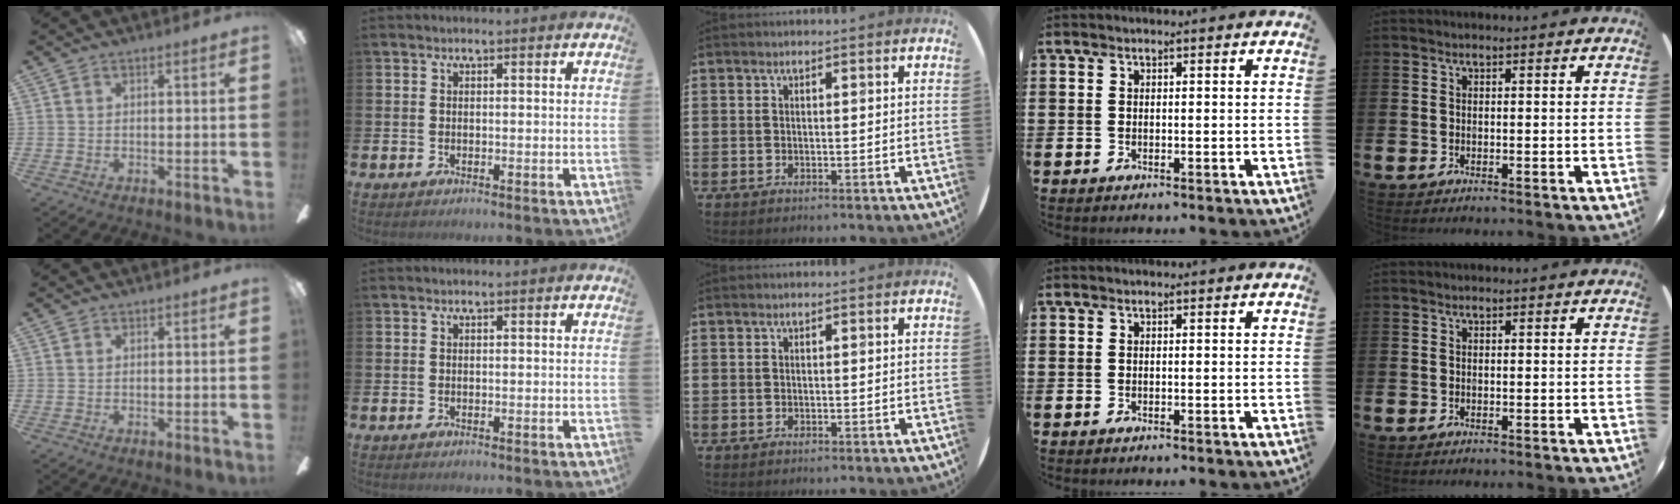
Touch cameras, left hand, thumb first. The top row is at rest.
{}